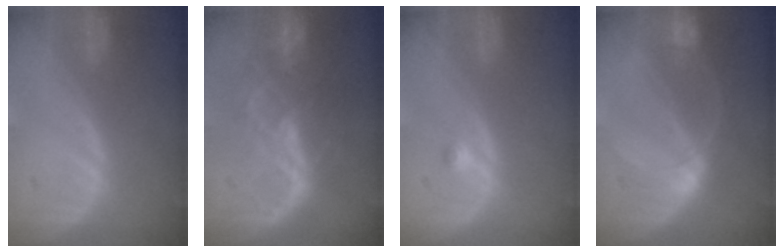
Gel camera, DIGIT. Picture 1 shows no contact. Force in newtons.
{"total": 8.8, "press": 7.5, "slide": 4.6}
{"total": 1.1, "press": 0.9, "slide": 0.5}
{"total": 6.8, "press": 6.0, "slide": 3.2}